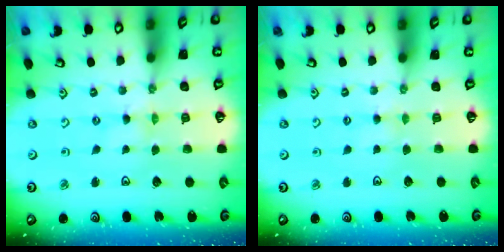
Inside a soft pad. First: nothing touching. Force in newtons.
{"total": 1.9, "press": 1.9, "slide": 0.2}